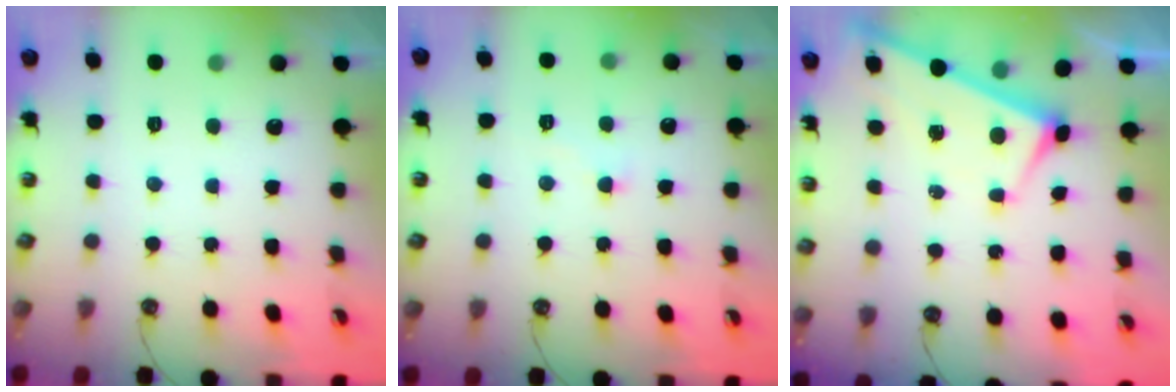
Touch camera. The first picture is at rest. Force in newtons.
{"total": 2.9, "press": 2.9, "slide": 0.5}
{"total": 3.1, "press": 3.1, "slide": 0.1}